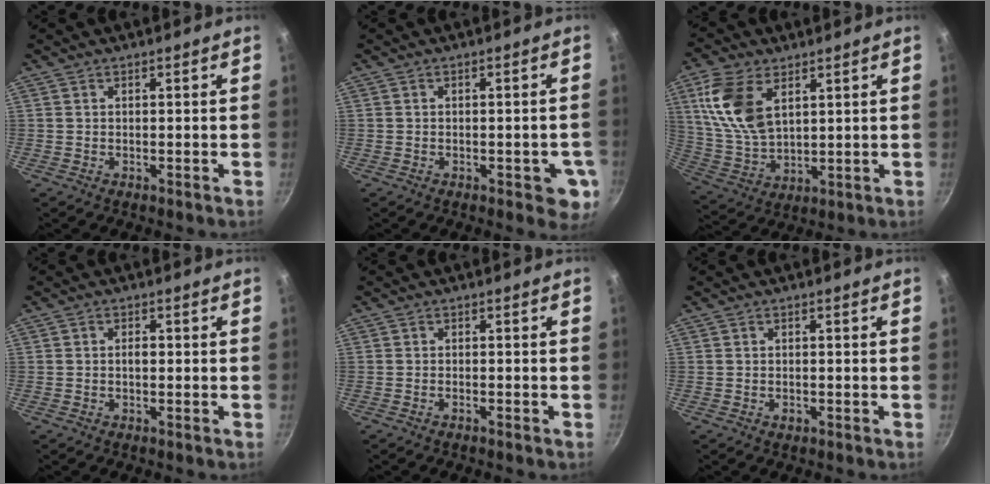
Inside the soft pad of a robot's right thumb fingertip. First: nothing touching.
{"total": 6.1, "force": [-1.8, 2.9, 5.1], "torque": [-0.031, 0.006, -0.021]}
{"total": 13.9, "force": [5.3, 7.9, 10.1], "torque": [-0.195, -0.017, 0.115]}
{"total": 1.5, "force": [-0.1, 0.9, 1.1], "torque": [-0.014, 0.007, -0.004]}
{"total": 0.8, "force": [-0.7, 0.2, 0.4], "torque": [-0.015, 0.006, -0.014]}
{"total": 1.3, "force": [-0.5, 0.9, 0.7], "torque": [-0.011, 0.003, -0.009]}